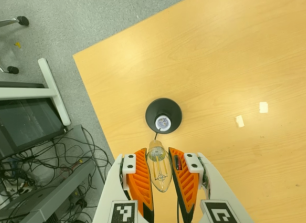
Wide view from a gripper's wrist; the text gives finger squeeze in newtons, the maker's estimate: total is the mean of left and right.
{"total": 19.6, "left": 21.2, "right": 17.9}